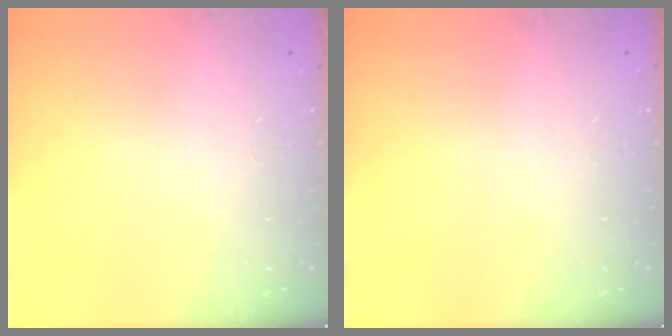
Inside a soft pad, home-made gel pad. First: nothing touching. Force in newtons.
{"total": 2.6, "press": 2.6, "slide": 0.2}